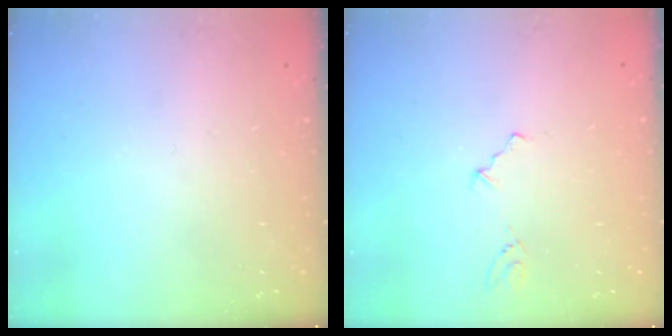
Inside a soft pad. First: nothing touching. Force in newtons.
{"total": 1.8, "press": 1.5, "slide": 0.9}